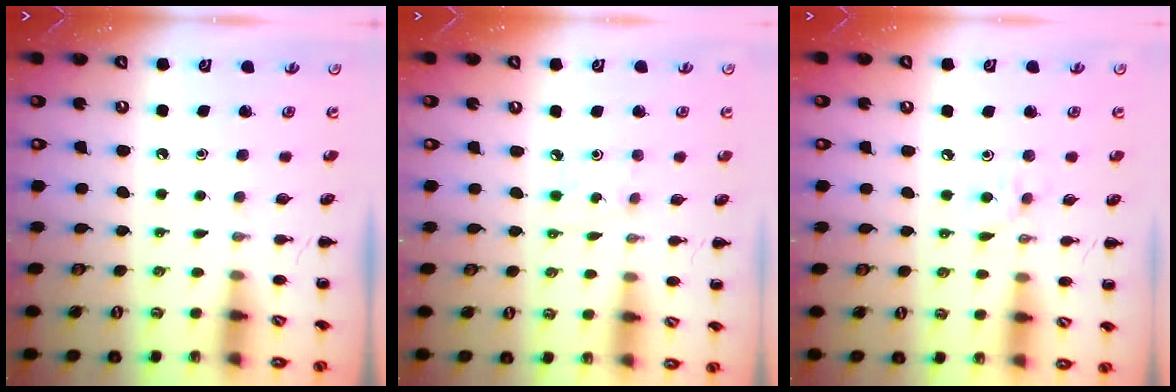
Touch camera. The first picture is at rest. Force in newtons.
{"total": 2.1, "press": 2.0, "slide": 0.4}
{"total": 4.3, "press": 4.1, "slide": 1.2}